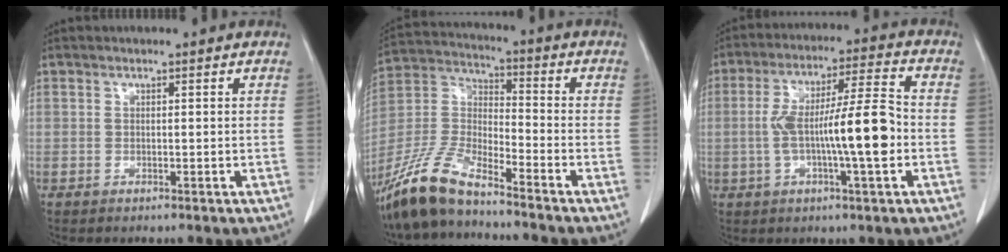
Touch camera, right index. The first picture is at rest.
{"total": 12.1, "force": [-9.9, 2.1, 6.6], "torque": [-0.151, -0.006, -0.197]}
{"total": 12.6, "force": [-2.0, 0.9, 12.4], "torque": [-0.220, 0.013, -0.034]}